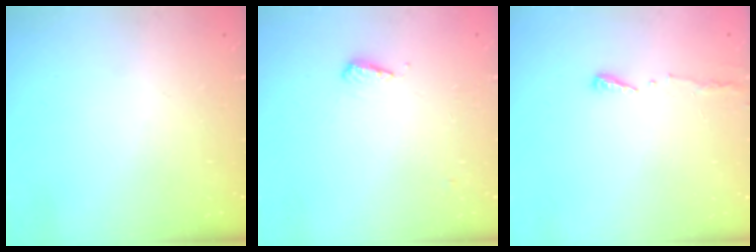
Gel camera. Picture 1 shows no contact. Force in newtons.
{"total": 8.3, "press": 8.3, "slide": 0.9}
{"total": 3.5, "press": 3.4, "slide": 0.3}